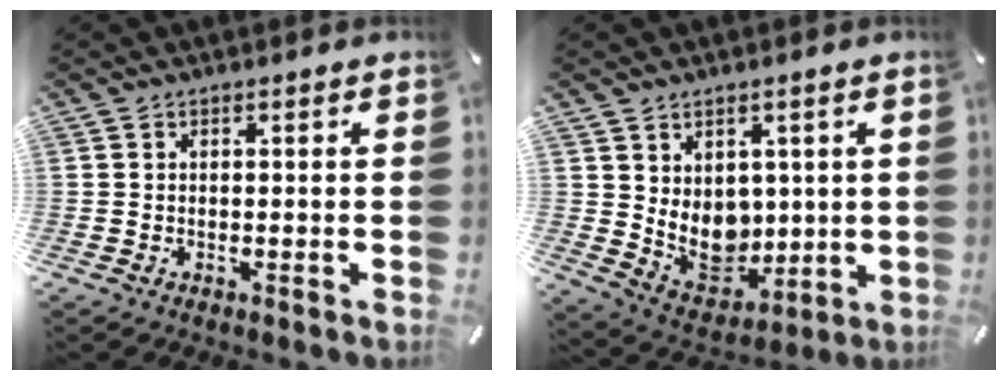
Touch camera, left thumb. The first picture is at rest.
{"total": 9.6, "force": [2.7, 8.1, 4.3], "torque": [-0.078, -0.030, 0.060]}